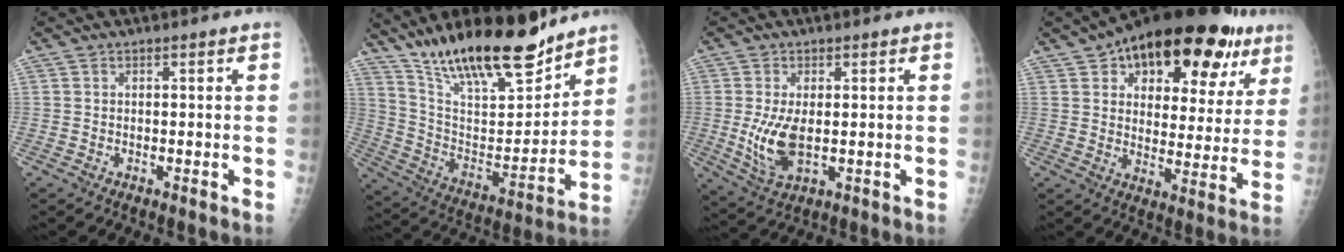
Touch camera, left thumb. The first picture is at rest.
{"total": 23.7, "force": [18.1, 7.0, 13.6], "torque": [-0.194, -0.083, 0.312]}
{"total": 8.0, "force": [-0.4, 4.0, 6.9], "torque": [-0.140, -0.012, 0.003]}
{"total": 25.5, "force": [14.2, 12.9, 16.8], "torque": [-0.199, -0.009, 0.204]}